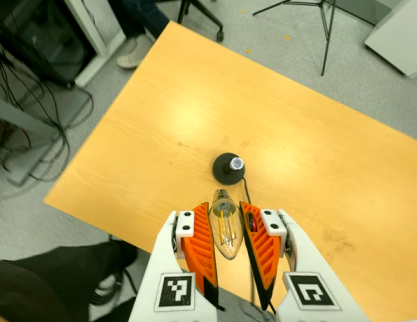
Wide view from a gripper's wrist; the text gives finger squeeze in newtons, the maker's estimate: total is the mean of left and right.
{"total": 11.0, "left": 10.4, "right": 11.5}